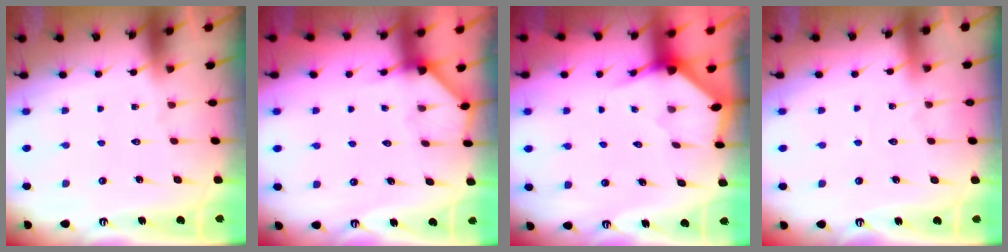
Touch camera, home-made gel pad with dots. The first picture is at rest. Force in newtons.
{"total": 2.9, "press": 2.9, "slide": 0.2}
{"total": 2.8, "press": 2.8, "slide": 0.2}
{"total": 2.5, "press": 2.5, "slide": 0.3}